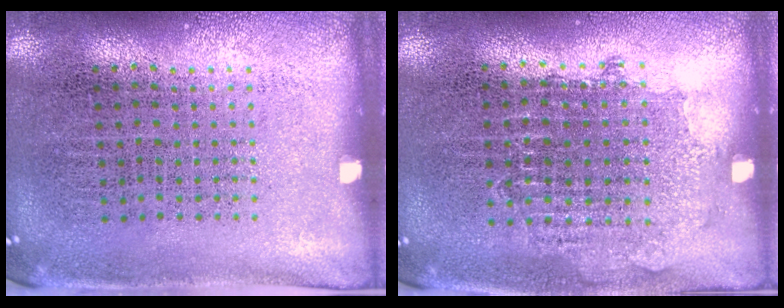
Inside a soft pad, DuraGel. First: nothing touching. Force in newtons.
{"total": 0.8, "press": 0.8, "slide": 0.2}